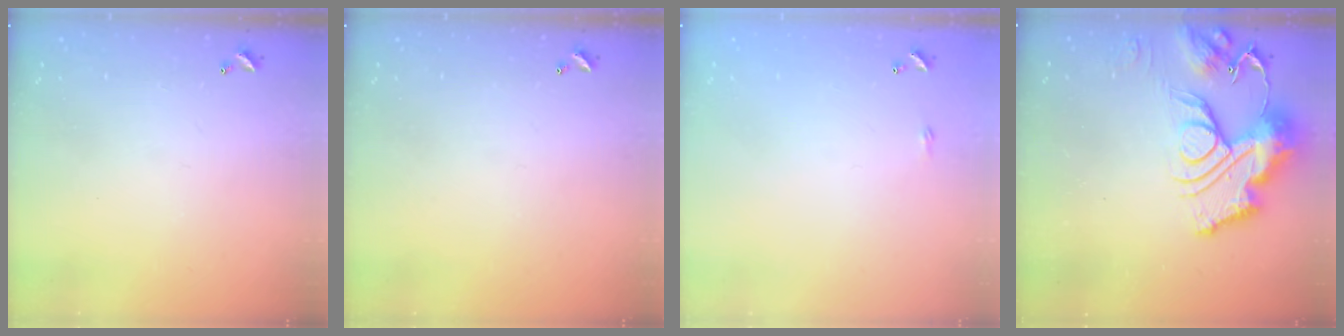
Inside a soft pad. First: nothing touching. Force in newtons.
{"total": 0.0}
{"total": 2.2, "press": 2.1, "slide": 0.4}
{"total": 17.9, "press": 17.8, "slide": 1.9}